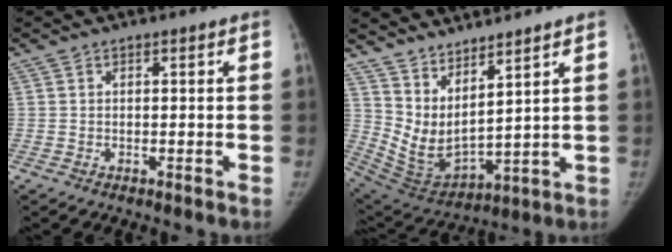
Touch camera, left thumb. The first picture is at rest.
{"total": 11.6, "force": [7.9, 3.2, 7.9], "torque": [-0.138, -0.057, 0.177]}